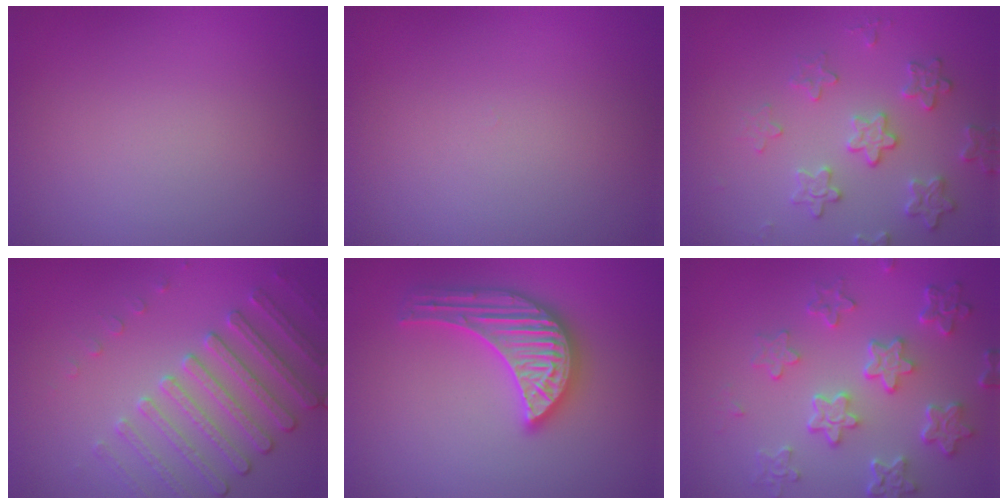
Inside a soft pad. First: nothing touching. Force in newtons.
{"total": 0.0}
{"total": 3.3, "press": 3.2, "slide": 0.8}
{"total": 4.0, "press": 3.8, "slide": 1.4}
{"total": 5.5, "press": 5.4, "slide": 0.6}
{"total": 6.0, "press": 4.5, "slide": 4.0}